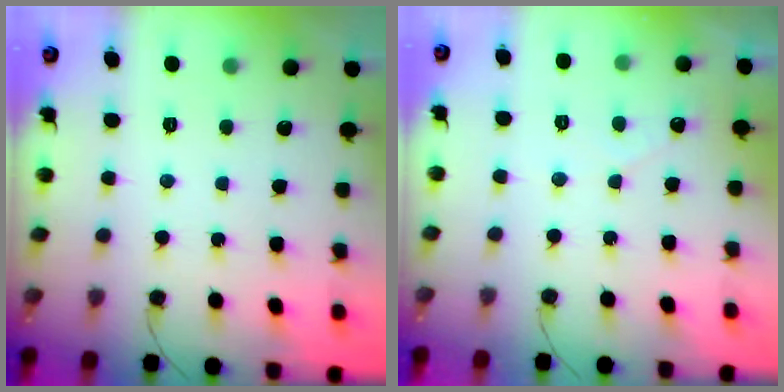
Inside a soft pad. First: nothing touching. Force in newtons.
{"total": 1.6, "press": 1.6, "slide": 0.2}